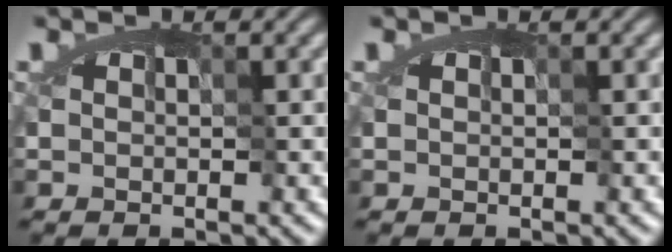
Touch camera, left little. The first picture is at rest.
{"total": 0.0}